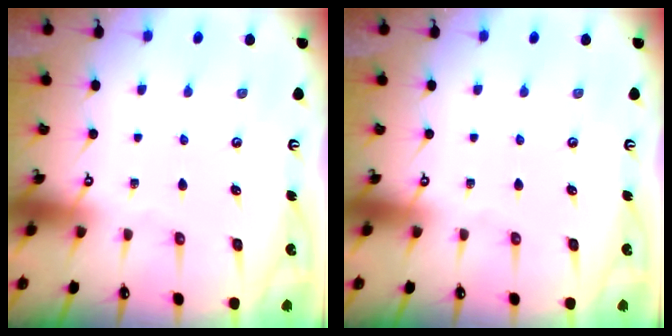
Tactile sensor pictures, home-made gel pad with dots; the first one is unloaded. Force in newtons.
{"total": 0.0}